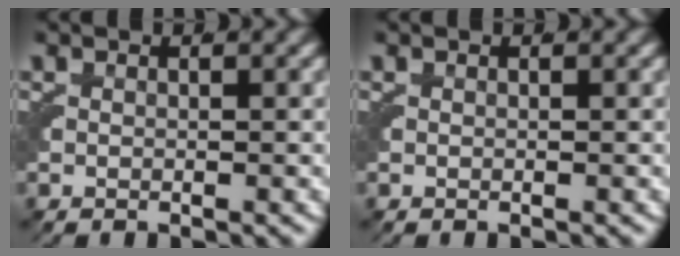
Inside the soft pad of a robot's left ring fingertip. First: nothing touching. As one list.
[{"total": 0.0}]